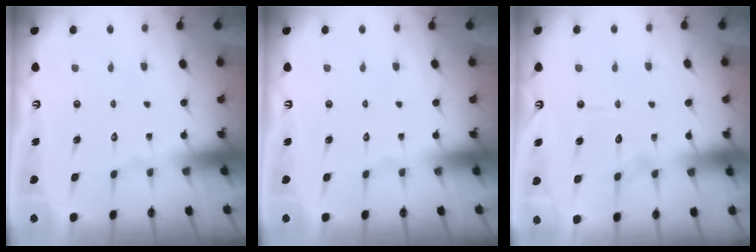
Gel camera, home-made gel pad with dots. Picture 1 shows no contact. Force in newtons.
{"total": 0.0}
{"total": 8.9, "press": 8.9, "slide": 0.8}